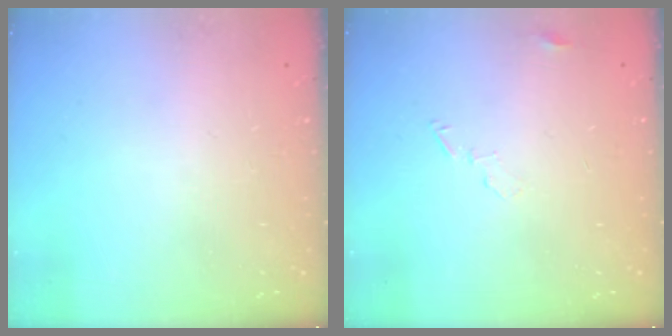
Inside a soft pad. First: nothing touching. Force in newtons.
{"total": 4.5, "press": 4.5, "slide": 0.4}